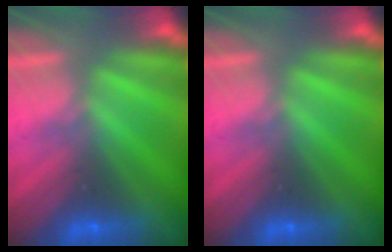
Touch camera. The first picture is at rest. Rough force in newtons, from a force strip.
{"total": 0.0}